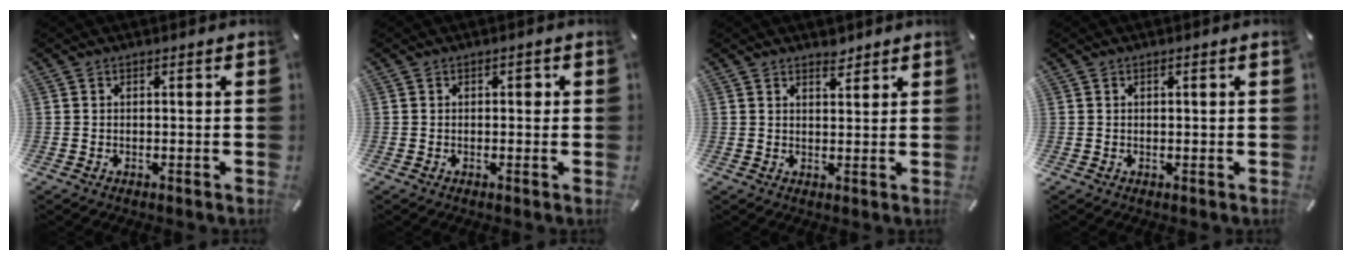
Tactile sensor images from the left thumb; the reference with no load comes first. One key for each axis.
{"total": 1.4, "fx": 0.2, "fy": 0.9, "fz": 1.1, "tx": -0.014, "ty": 0.005, "tz": -0.002}
{"total": 3.0, "fx": 2.6, "fy": 1.2, "fz": 0.8, "tx": -0.003, "ty": -0.014, "tz": 0.046}
{"total": 0.8, "fx": 0.3, "fy": 0.1, "fz": 0.7, "tx": -0.013, "ty": 0.000, "tz": 0.004}